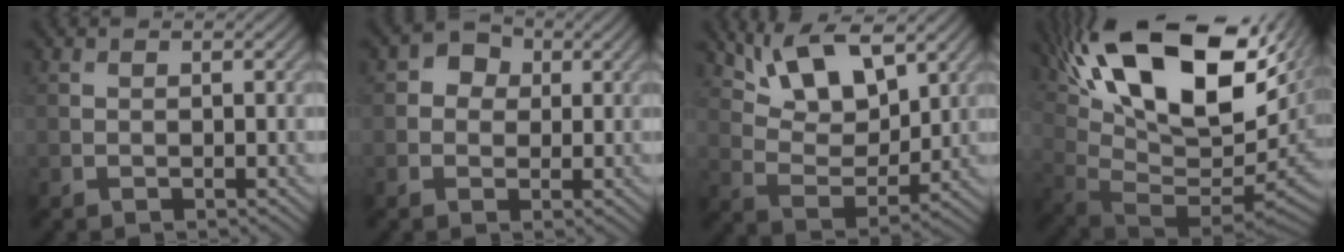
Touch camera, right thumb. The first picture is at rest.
{"total": 3.1, "force": [0.5, 2.7, 1.4], "torque": [-0.022, 0.005, -0.001]}
{"total": 11.3, "force": [7.3, 4.5, 7.2], "torque": [-0.137, -0.003, 0.127]}
{"total": 20.6, "force": [8.8, 7.9, 16.8], "torque": [-0.311, 0.020, 0.171]}